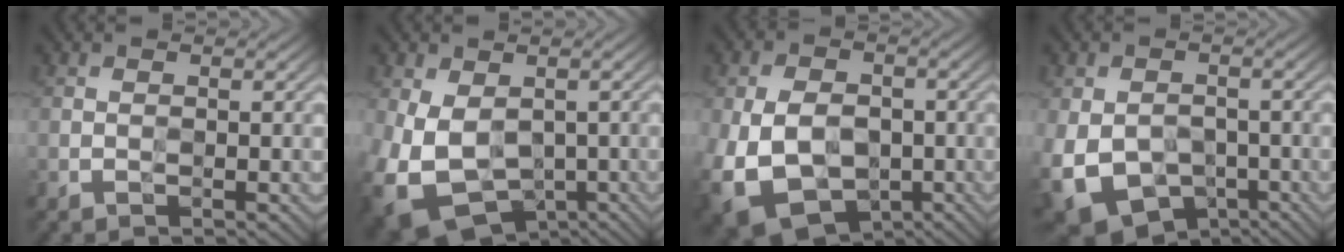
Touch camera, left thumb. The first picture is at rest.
{"total": 11.4, "force": [-2.4, 7.9, 7.9], "torque": [-0.178, -0.040, -0.030]}
{"total": 14.9, "force": [-5.0, 11.0, 8.8], "torque": [-0.180, -0.039, -0.075]}
{"total": 12.0, "force": [-4.5, 8.6, 7.0], "torque": [-0.146, -0.041, -0.054]}